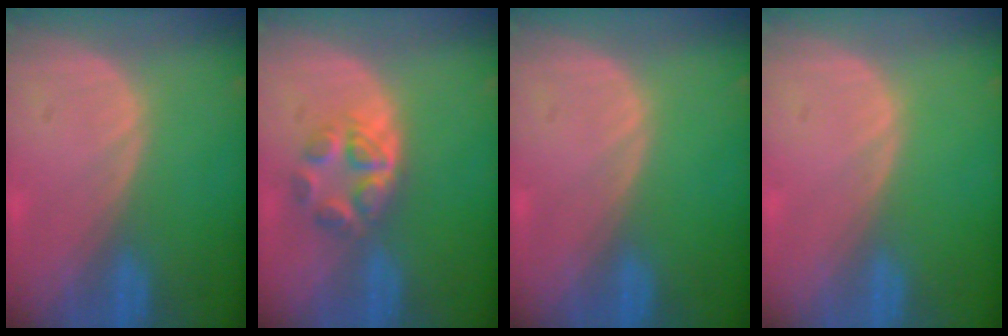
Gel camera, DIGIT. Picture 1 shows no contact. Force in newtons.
{"total": 5.0, "press": 4.8, "slide": 1.3}
{"total": 0.0}
{"total": 0.0}